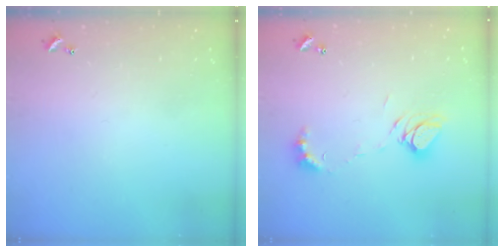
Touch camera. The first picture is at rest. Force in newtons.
{"total": 8.4, "press": 8.4, "slide": 1.0}